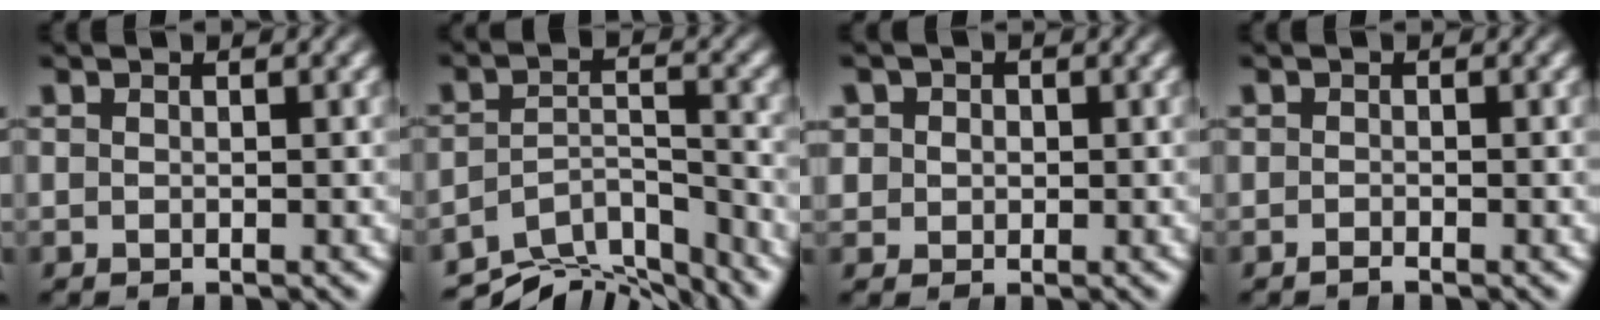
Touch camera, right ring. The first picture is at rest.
{"total": 9.0, "force": [-7.2, 3.8, 3.9], "torque": [-0.046, -0.035, -0.102]}
{"total": 2.9, "force": [0.5, 2.6, 1.0], "torque": [-0.025, -0.009, 0.017]}
{"total": 0.7, "force": [-0.7, -0.3, -0.1], "torque": [0.007, -0.007, -0.008]}